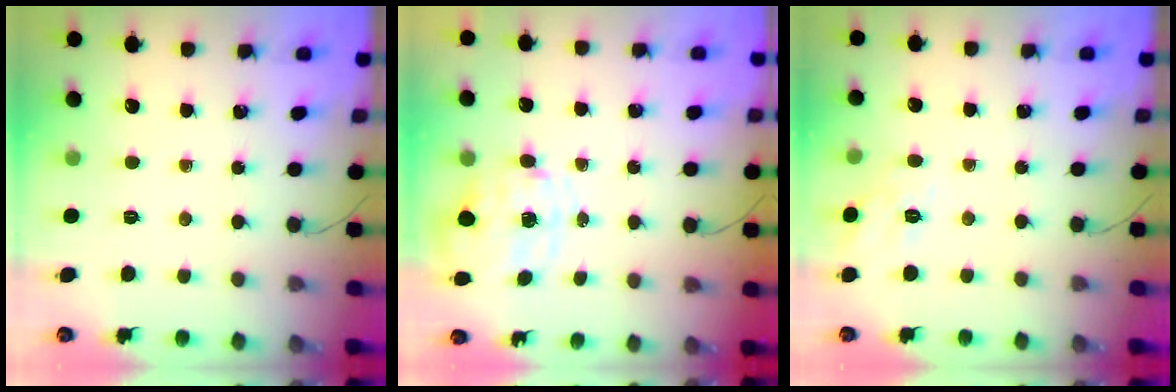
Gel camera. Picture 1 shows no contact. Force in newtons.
{"total": 2.7, "press": 2.6, "slide": 0.8}
{"total": 10.7, "press": 10.6, "slide": 1.1}